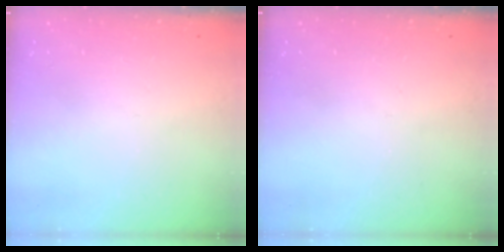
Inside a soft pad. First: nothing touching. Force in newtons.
{"total": 0.0}